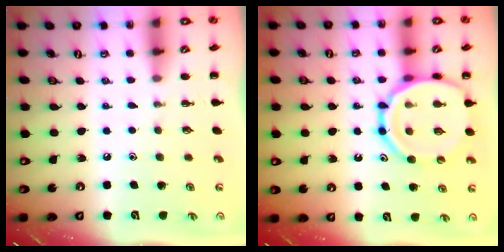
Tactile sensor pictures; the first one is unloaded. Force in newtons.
{"total": 16.9, "press": 16.6, "slide": 3.1}